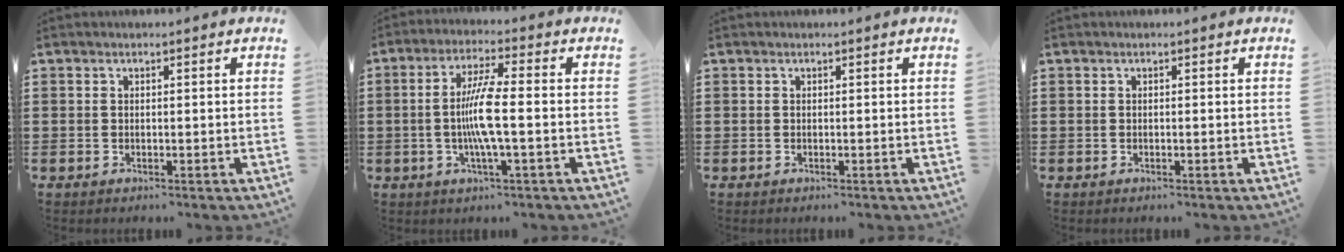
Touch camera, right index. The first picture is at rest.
{"total": 7.1, "force": [-0.8, 0.5, 7.0], "torque": [-0.145, -0.009, -0.025]}
{"total": 0.0}
{"total": 0.0}